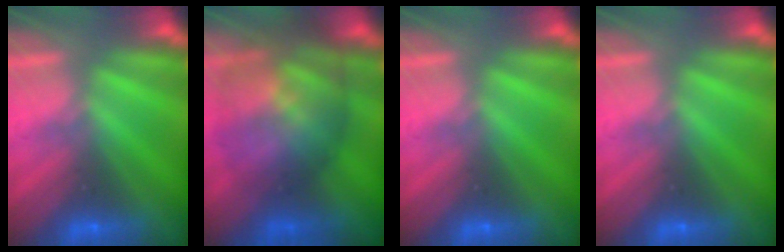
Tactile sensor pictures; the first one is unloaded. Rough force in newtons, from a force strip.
{"total": 9.3}
{"total": 0.0}
{"total": 0.0}